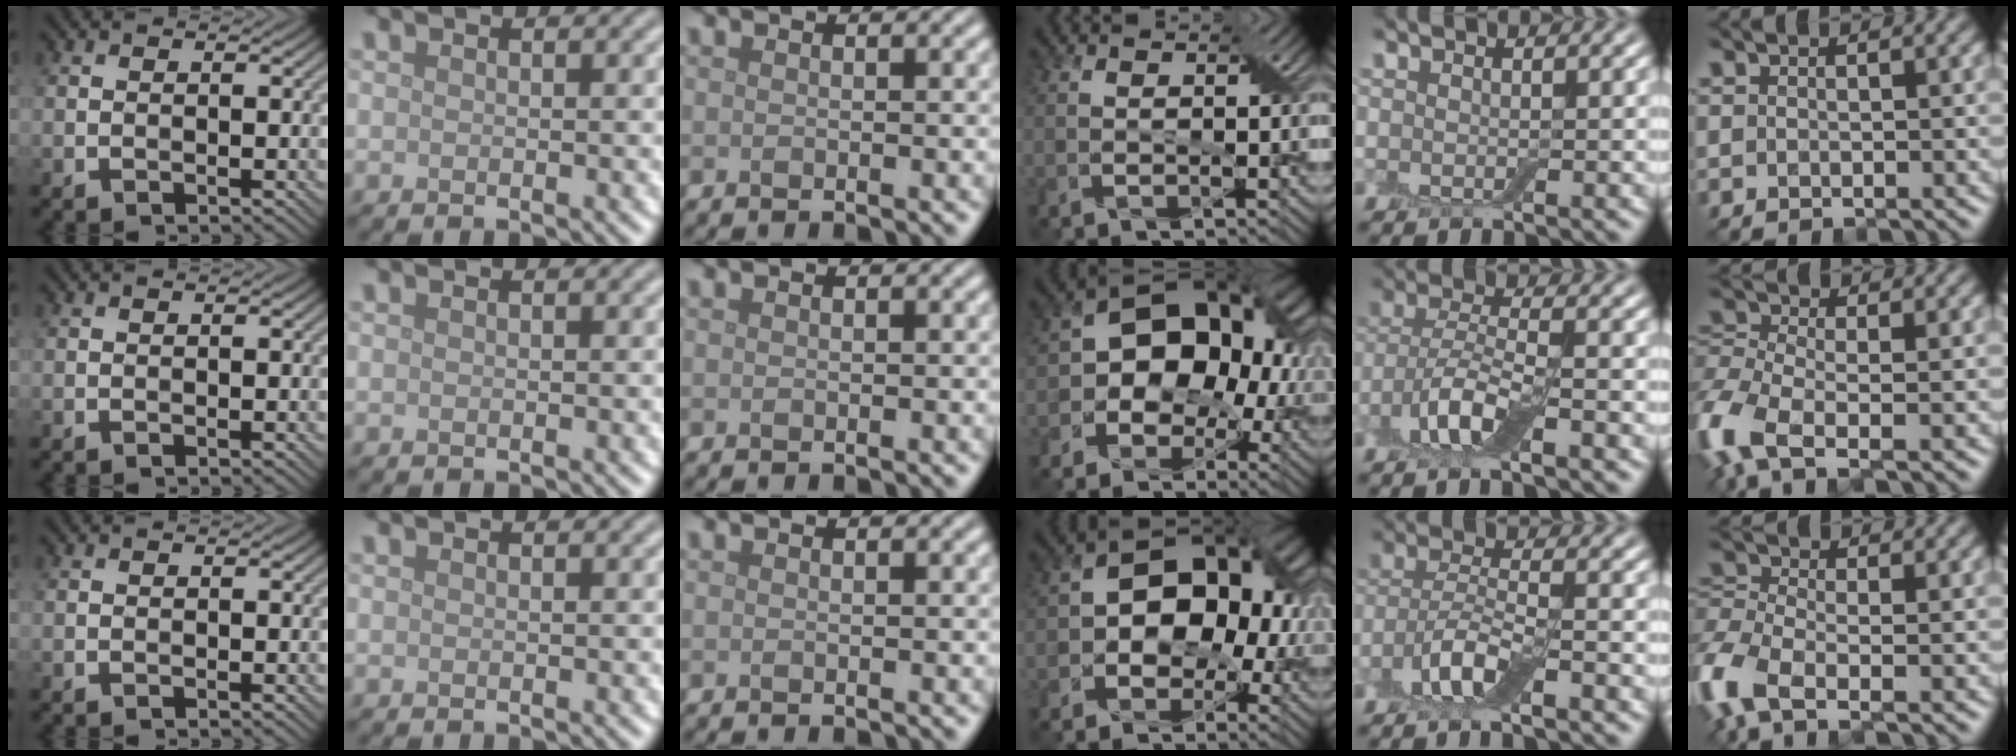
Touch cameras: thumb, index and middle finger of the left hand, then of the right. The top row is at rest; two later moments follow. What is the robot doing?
{"motion": "pour", "object": "bowl"}